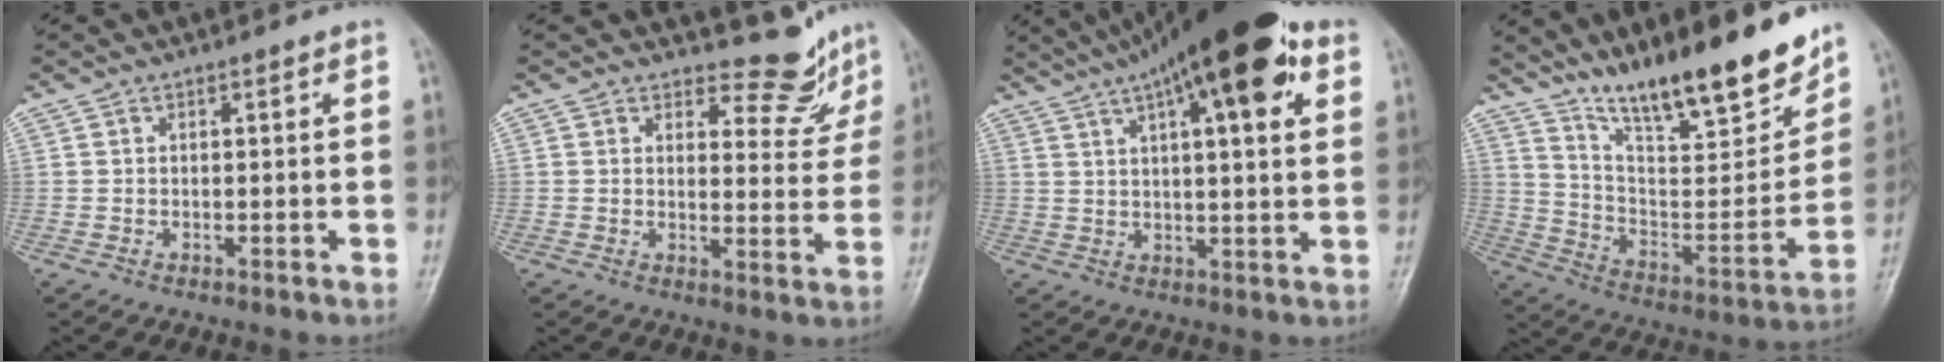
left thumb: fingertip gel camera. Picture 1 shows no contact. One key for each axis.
{"total": 7.5, "fx": 7.1, "fy": 2.5, "fz": 0.2, "tx": 0.026, "ty": -0.073, "tz": 0.082}
{"total": 20.3, "fx": 10.4, "fy": 6.1, "fz": 16.4, "tx": -0.242, "ty": 0.004, "tz": 0.155}
{"total": 21.6, "fx": 16.5, "fy": 4.5, "fz": 13.1, "tx": -0.174, "ty": -0.089, "tz": 0.282}